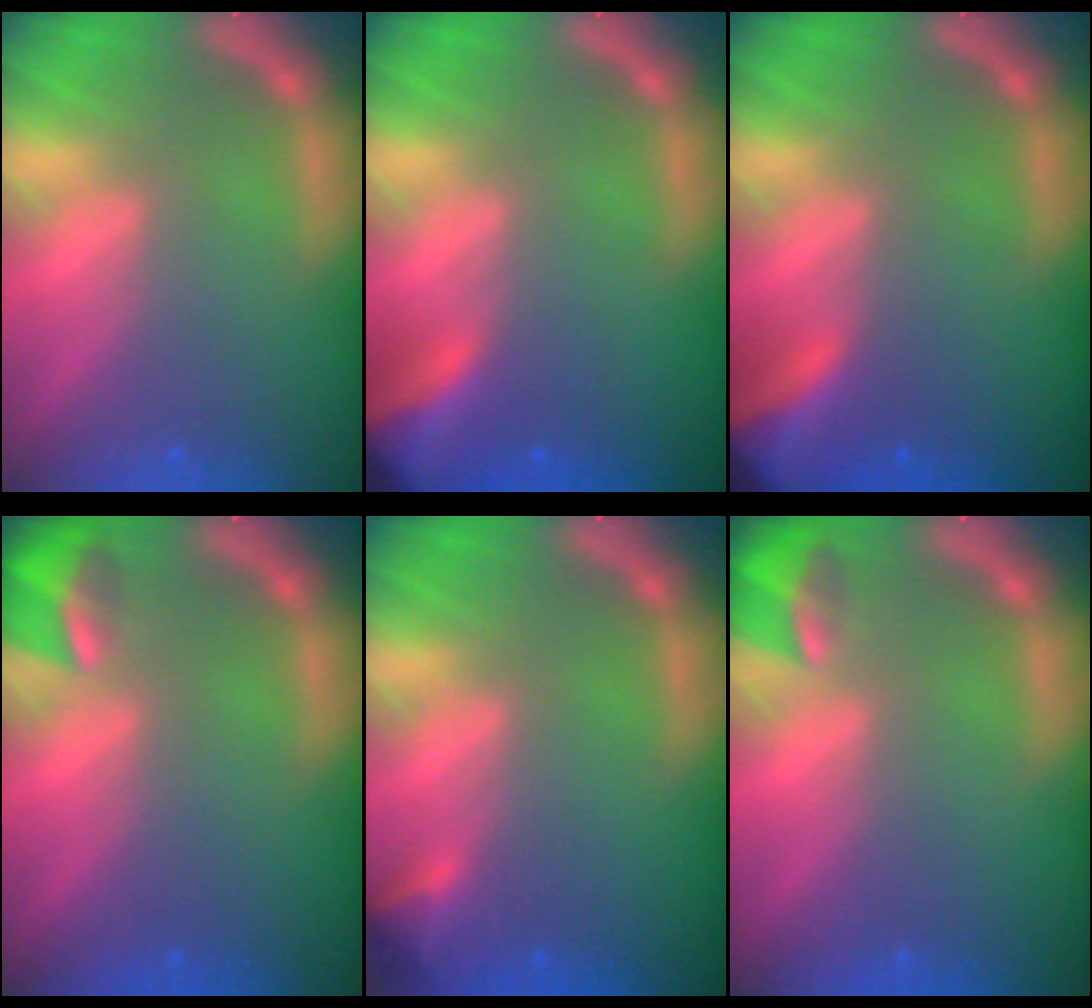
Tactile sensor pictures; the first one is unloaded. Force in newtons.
{"total": 6.9}
{"total": 7.4}
{"total": 3.4}
{"total": 1.9}
{"total": 2.9}